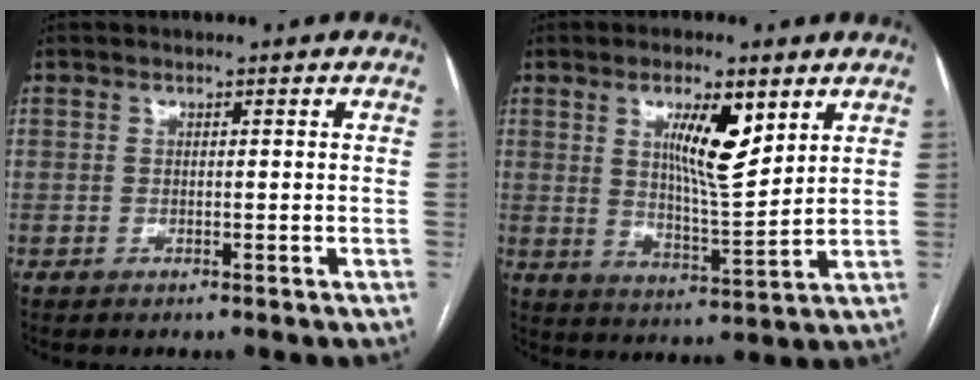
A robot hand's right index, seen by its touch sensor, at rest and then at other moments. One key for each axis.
{"total": 9.5, "fx": 4.2, "fy": 2.0, "fz": 8.2, "tx": -0.140, "ty": -0.005, "tz": 0.074}